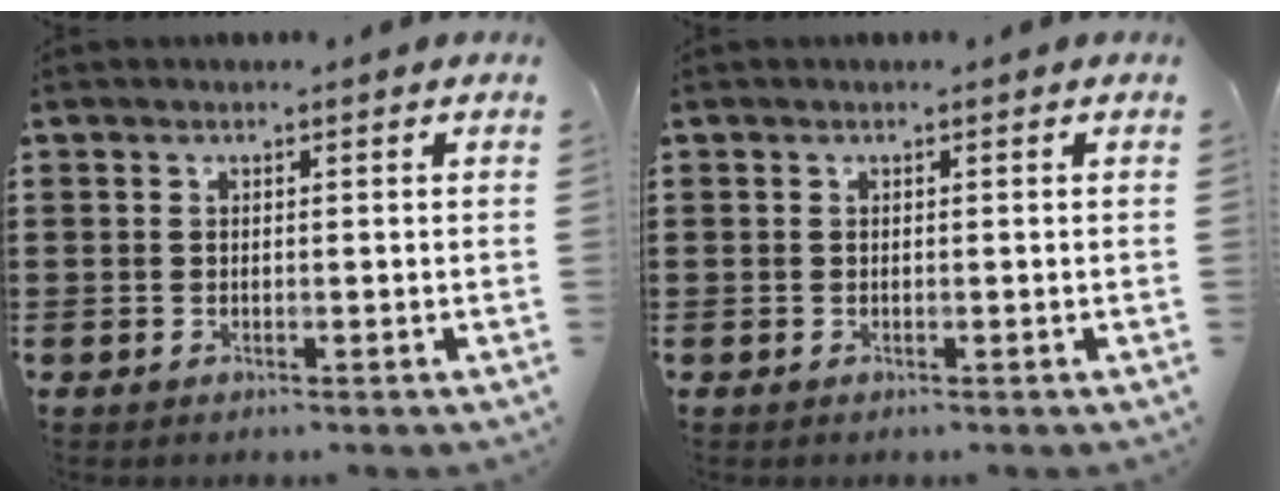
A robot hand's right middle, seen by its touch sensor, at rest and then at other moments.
{"total": 0.0}